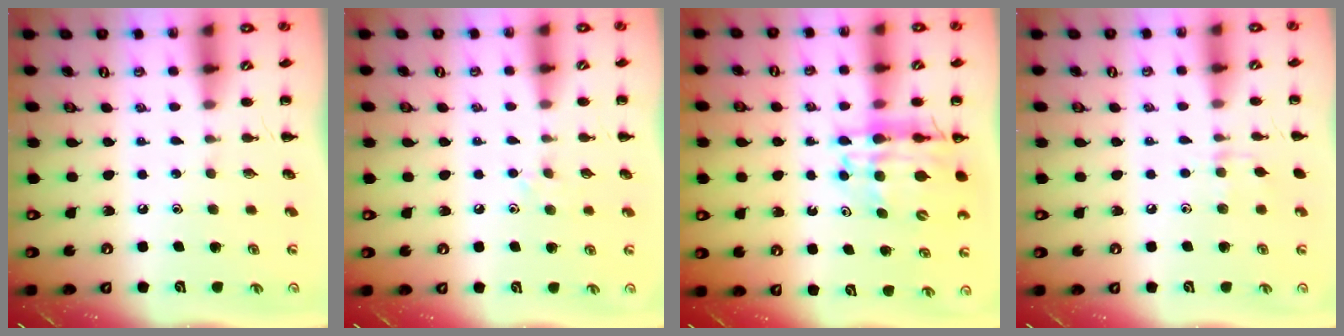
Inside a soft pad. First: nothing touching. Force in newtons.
{"total": 4.9, "press": 4.6, "slide": 1.5}
{"total": 13.5, "press": 12.9, "slide": 3.9}
{"total": 5.8, "press": 5.5, "slide": 1.9}